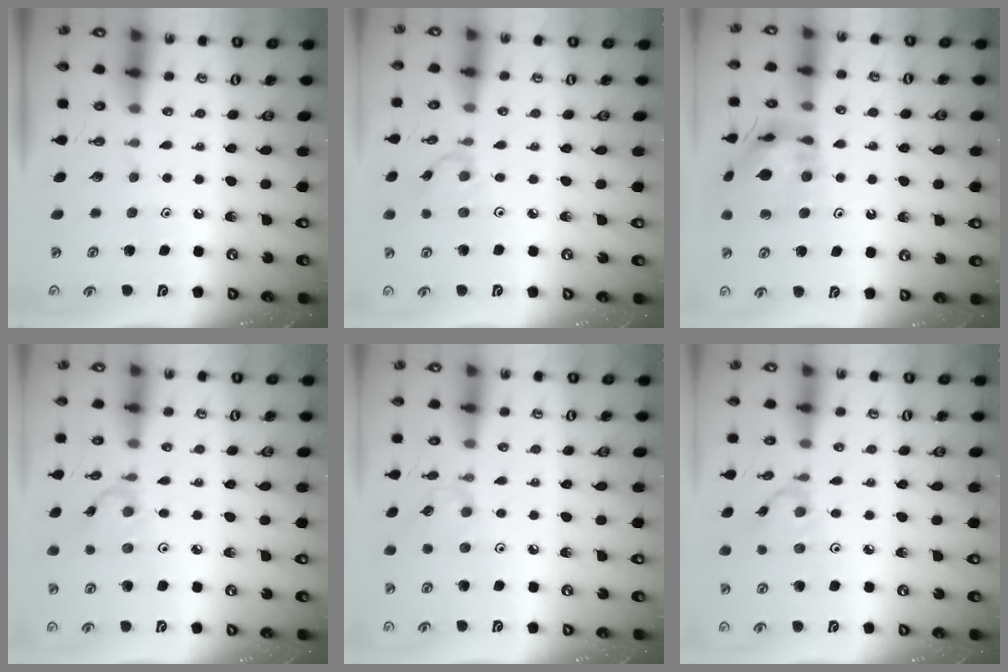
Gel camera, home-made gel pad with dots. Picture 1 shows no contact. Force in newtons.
{"total": 0.6, "press": 0.5, "slide": 0.3}
{"total": 13.6, "press": 13.6, "slide": 1.3}
{"total": 2.0, "press": 2.0, "slide": 0.3}
{"total": 1.5, "press": 1.4, "slide": 0.4}
{"total": 1.2, "press": 1.1, "slide": 0.3}